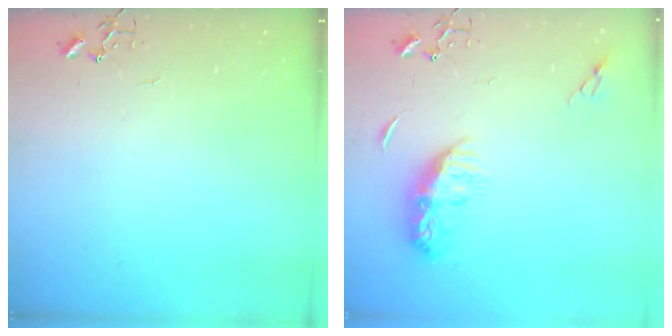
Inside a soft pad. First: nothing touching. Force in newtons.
{"total": 9.8, "press": 9.8, "slide": 0.5}